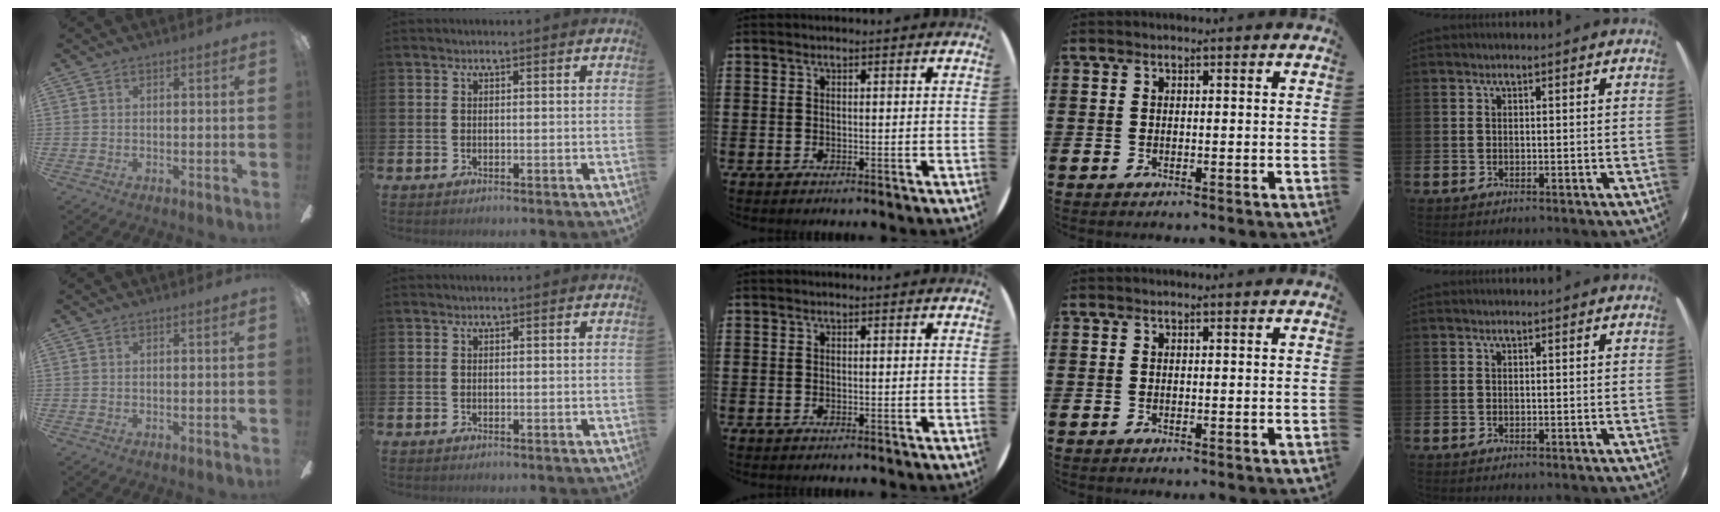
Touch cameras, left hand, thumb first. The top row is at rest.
{}